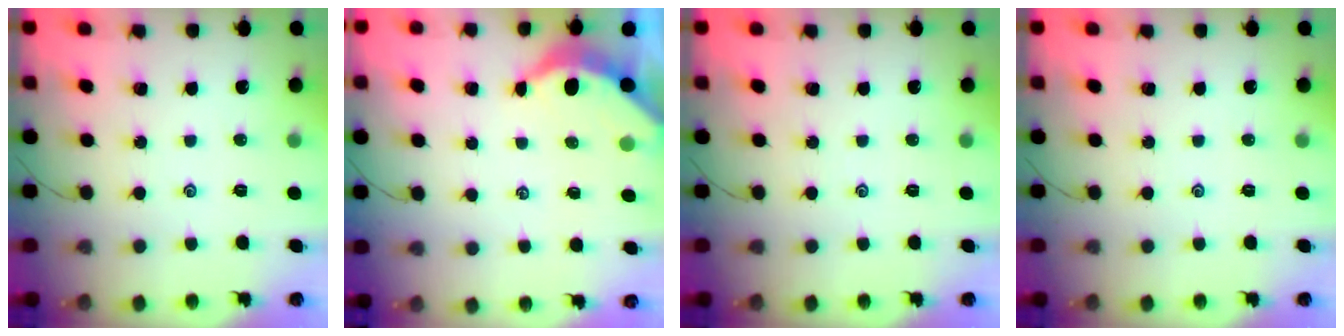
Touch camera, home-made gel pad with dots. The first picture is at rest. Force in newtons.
{"total": 3.8, "press": 3.8, "slide": 0.4}
{"total": 0.0}
{"total": 0.0}